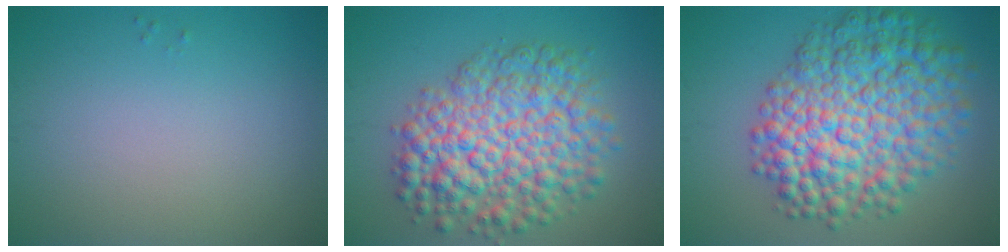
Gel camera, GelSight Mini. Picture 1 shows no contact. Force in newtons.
{"total": 9.4, "press": 9.4, "slide": 0.2}
{"total": 10.9, "press": 10.9, "slide": 0.2}